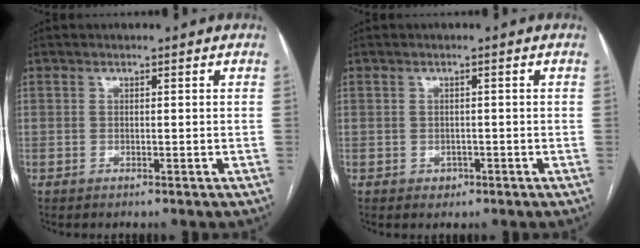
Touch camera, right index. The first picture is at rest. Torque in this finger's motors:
{"motor_torque": [0.19, 0.06, 0.06, 0.01]}